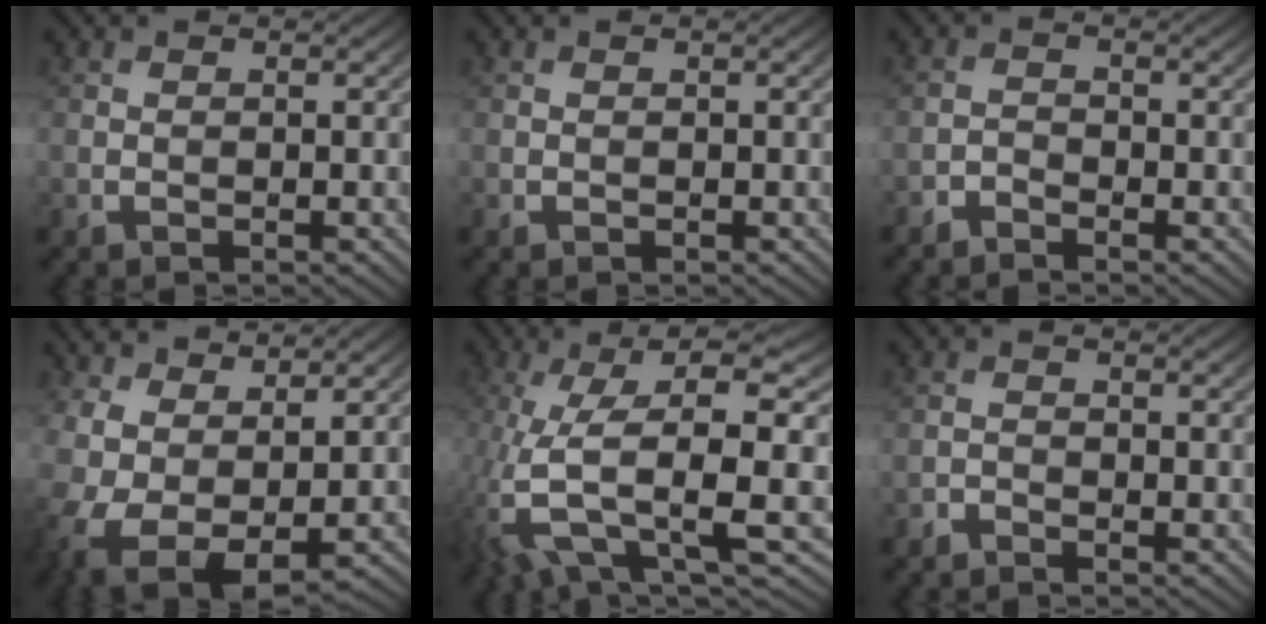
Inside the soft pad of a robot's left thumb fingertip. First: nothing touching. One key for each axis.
{"total": 0.0}
{"total": 1.4, "fx": -1.3, "fy": 0.4, "fz": 0.2, "tx": -0.003, "ty": 0.002, "tz": -0.030}
{"total": 9.9, "fx": 0.4, "fy": 5.9, "fz": 8.0, "tx": -0.201, "ty": -0.028, "tz": 0.026}
{"total": 13.5, "fx": -2.3, "fy": 4.0, "fz": 12.7, "tx": -0.262, "ty": -0.008, "tz": -0.028}
{"total": 0.9, "fx": -0.9, "fy": 0.2, "fz": 0.1, "tx": -0.002, "ty": 0.001, "tz": -0.020}